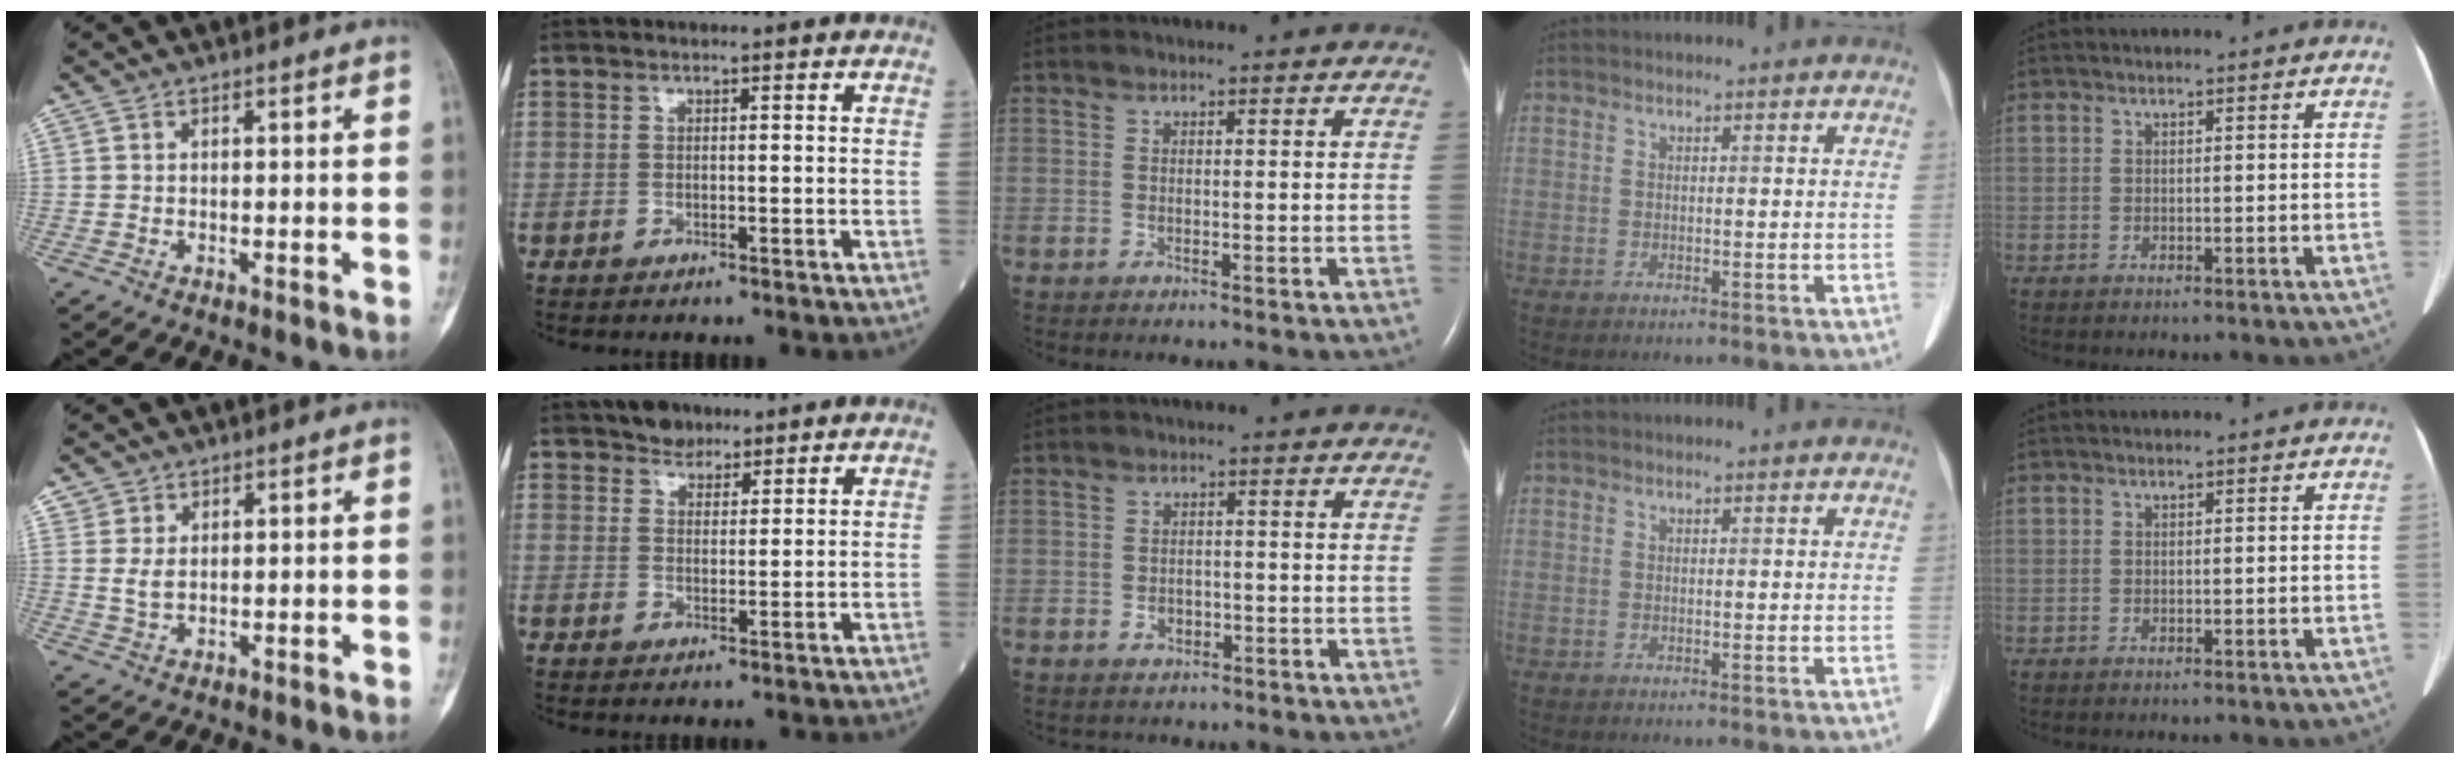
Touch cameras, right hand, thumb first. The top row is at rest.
{"thumb": {"total": 2.8, "force": [1.0, 2.1, 1.5], "torque": [-0.020, -0.008, 0.024]}, "index": {"total": 3.6, "force": [2.9, 2.0, 0.8], "torque": [-0.010, 0.004, 0.046]}, "middle": {"total": 1.9, "force": [-1.1, 1.5, 0.6], "torque": [-0.016, 0.004, -0.013]}}